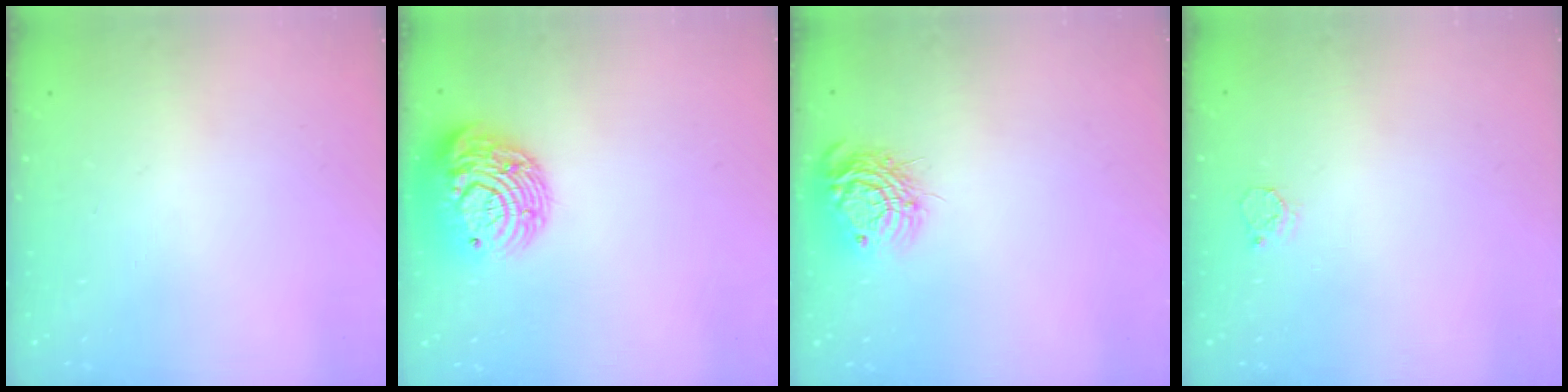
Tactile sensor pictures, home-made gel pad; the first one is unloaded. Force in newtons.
{"total": 13.9, "press": 13.8, "slide": 0.9}
{"total": 11.5, "press": 11.5, "slide": 0.7}
{"total": 3.3, "press": 3.2, "slide": 0.4}